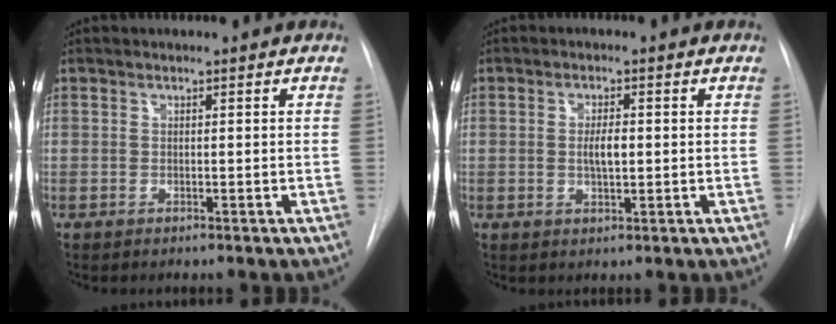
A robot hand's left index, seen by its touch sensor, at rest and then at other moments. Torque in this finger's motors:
{"motor_torque": [0.61, -0.08, 0.09, 0.03]}